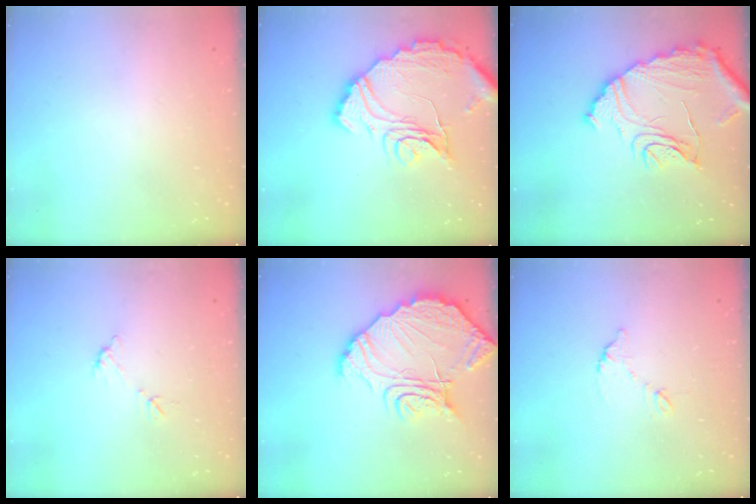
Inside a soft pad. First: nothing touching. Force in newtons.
{"total": 16.6, "press": 16.6, "slide": 1.0}
{"total": 16.7, "press": 16.6, "slide": 1.3}
{"total": 4.5, "press": 4.5, "slide": 0.2}
{"total": 16.0, "press": 16.0, "slide": 1.3}
{"total": 7.3, "press": 7.3, "slide": 0.4}